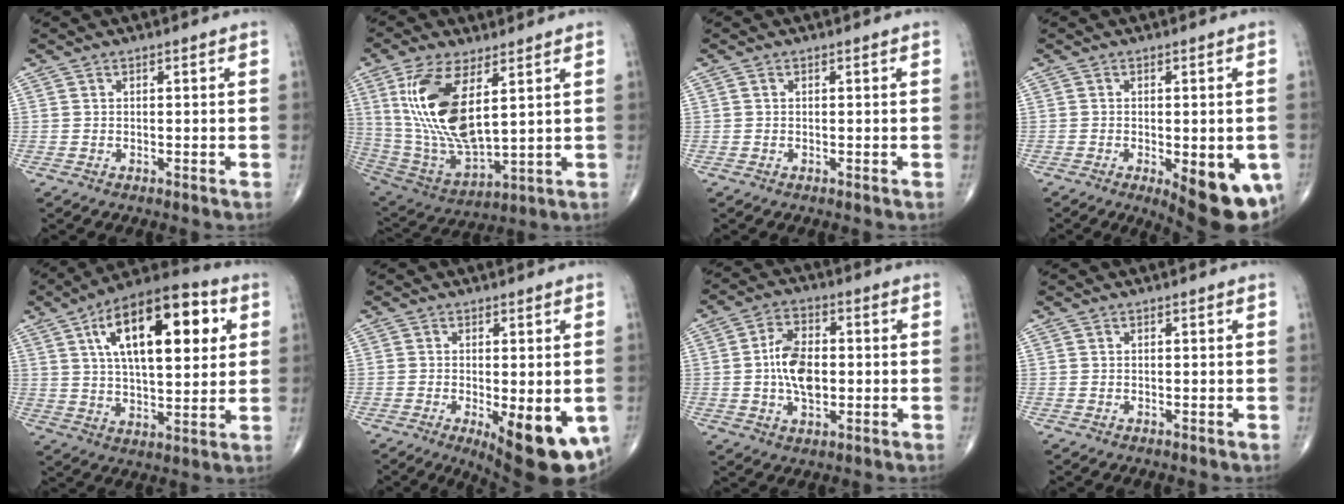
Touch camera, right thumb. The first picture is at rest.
{"total": 18.2, "force": [5.4, 7.5, 15.6], "torque": [-0.315, -0.029, 0.119]}
{"total": 0.0}
{"total": 13.2, "force": [-4.4, 4.9, 11.4], "torque": [-0.115, -0.009, -0.044]}
{"total": 21.9, "force": [7.0, 9.7, 18.4], "torque": [-0.270, 0.000, 0.104]}
{"total": 14.2, "force": [-4.4, 4.8, 12.6], "torque": [-0.140, -0.019, -0.047]}
{"total": 9.6, "force": [-0.3, 5.6, 7.7], "torque": [-0.128, 0.009, -0.008]}
{"total": 0.0}